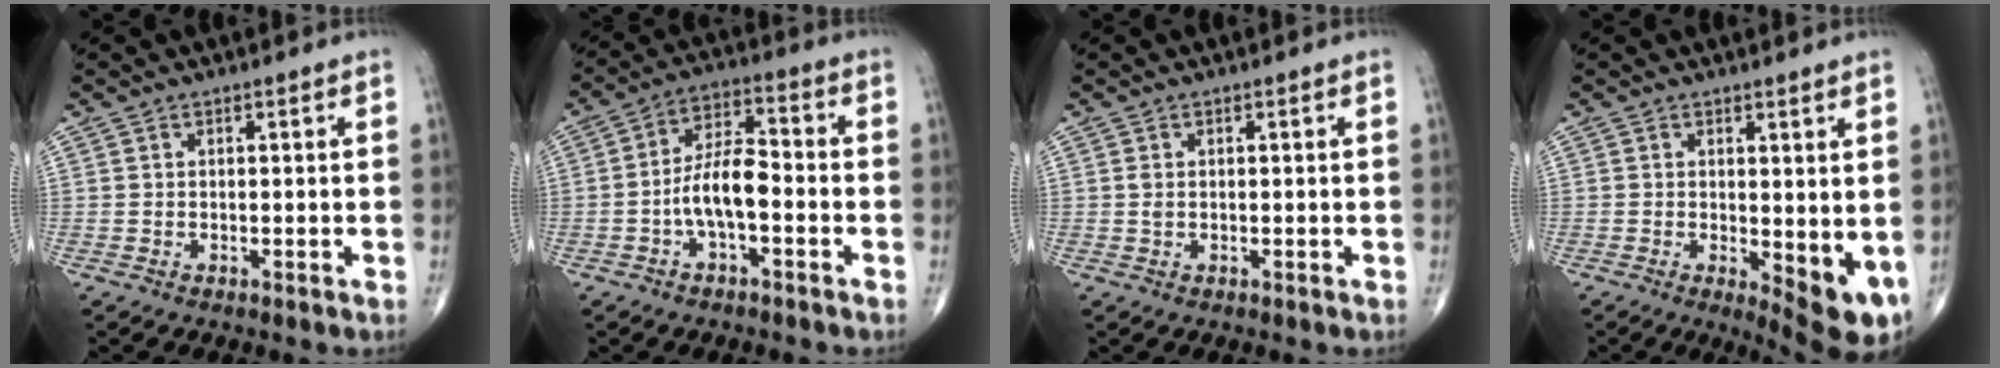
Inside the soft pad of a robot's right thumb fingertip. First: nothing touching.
{"total": 8.8, "force": [-2.5, 3.8, 7.6], "torque": [-0.137, 0.038, -0.052]}
{"total": 0.9, "force": [0.1, 0.6, 0.7], "torque": [-0.016, 0.003, 0.003]}
{"total": 8.2, "force": [-0.7, 2.9, 7.7], "torque": [-0.097, -0.021, -0.002]}